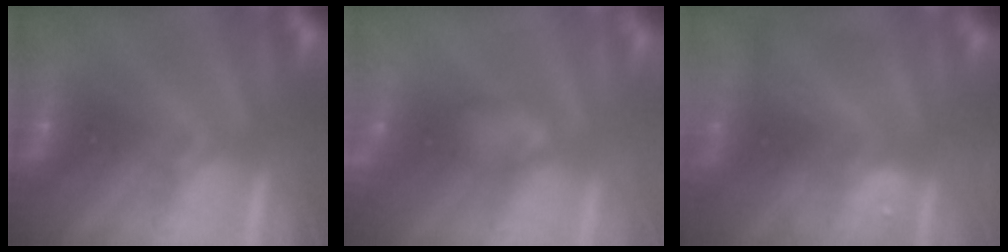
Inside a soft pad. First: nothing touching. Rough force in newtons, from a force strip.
{"total": 3.0}
{"total": 6.9}